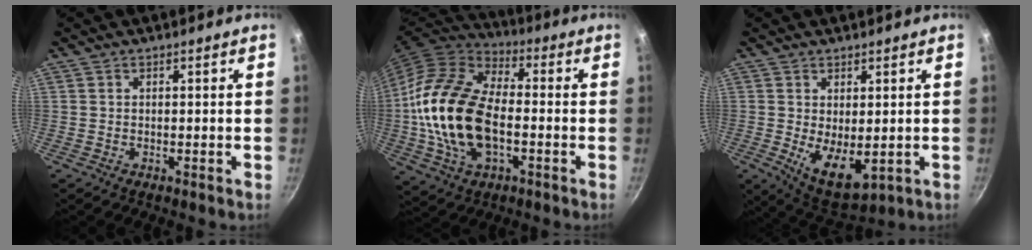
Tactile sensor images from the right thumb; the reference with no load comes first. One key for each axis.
{"total": 21.5, "fx": -2.5, "fy": 12.7, "fz": 17.2, "tx": -0.323, "ty": 0.028, "tz": -0.053}
{"total": 8.6, "fx": 0.0, "fy": 4.4, "fz": 7.3, "tx": -0.096, "ty": -0.026, "tz": 0.018}